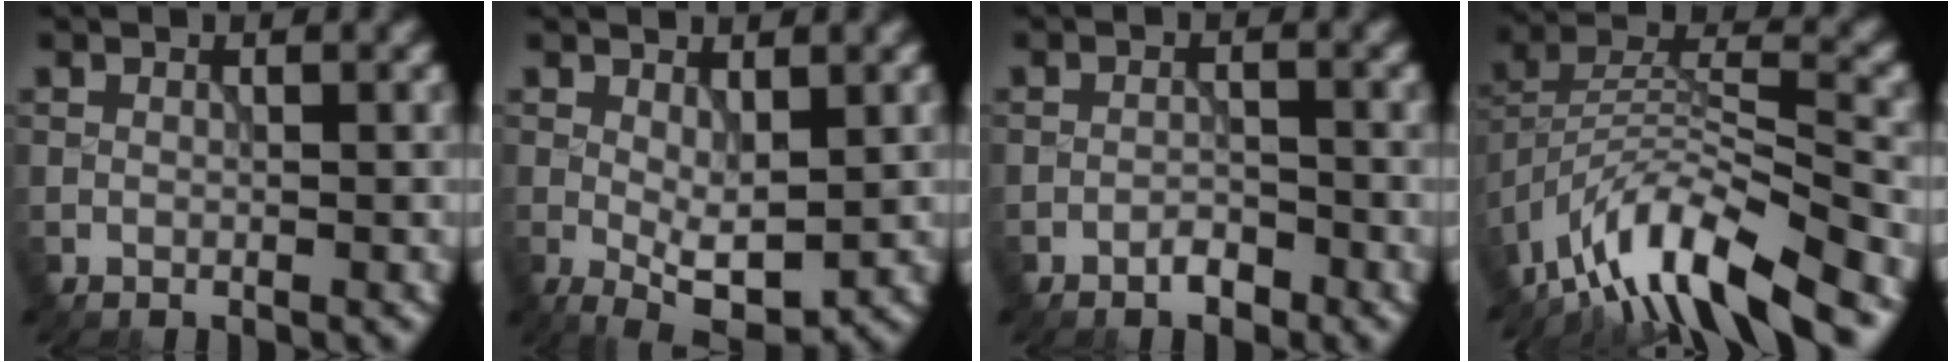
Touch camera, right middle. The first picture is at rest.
{"total": 4.2, "force": [-0.1, 1.7, 3.8], "torque": [-0.069, -0.008, 0.002]}
{"total": 1.6, "force": [-1.2, 0.6, 0.9], "torque": [-0.013, 0.004, -0.023]}
{"total": 12.1, "force": [-9.2, 2.7, 7.4], "torque": [-0.126, 0.013, -0.173]}